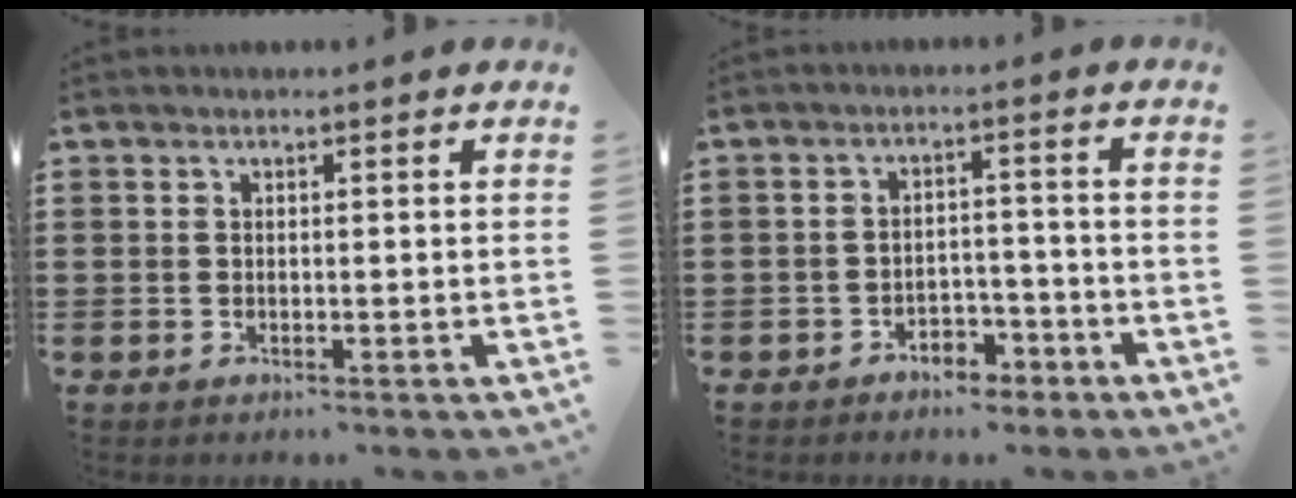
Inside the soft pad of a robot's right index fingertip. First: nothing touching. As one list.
[{"total": 3.3, "force": [-3.0, 1.3, 0.8], "torque": [-0.018, 0.006, -0.060]}]